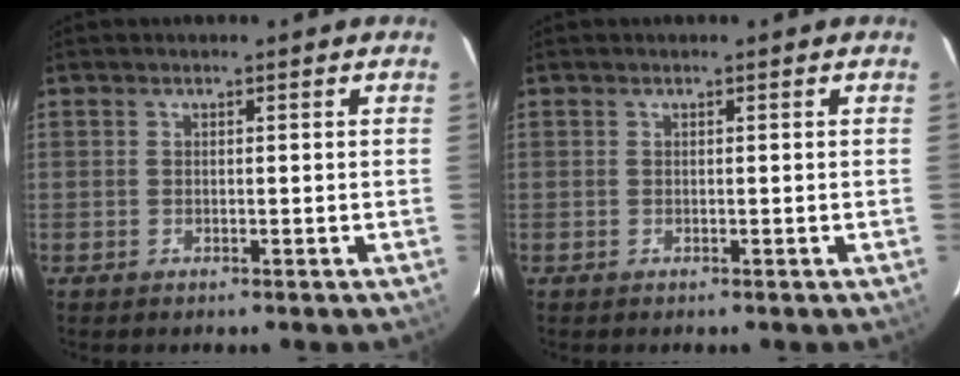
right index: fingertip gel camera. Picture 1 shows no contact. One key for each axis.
{"total": 0.0}